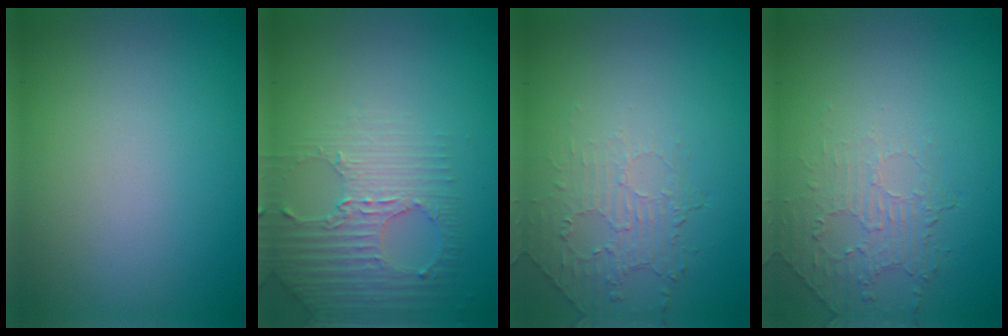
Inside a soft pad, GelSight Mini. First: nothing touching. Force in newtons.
{"total": 2.9, "press": 2.7, "slide": 1.1}
{"total": 2.0, "press": 0.8, "slide": 1.8}
{"total": 2.0, "press": 0.8, "slide": 1.8}